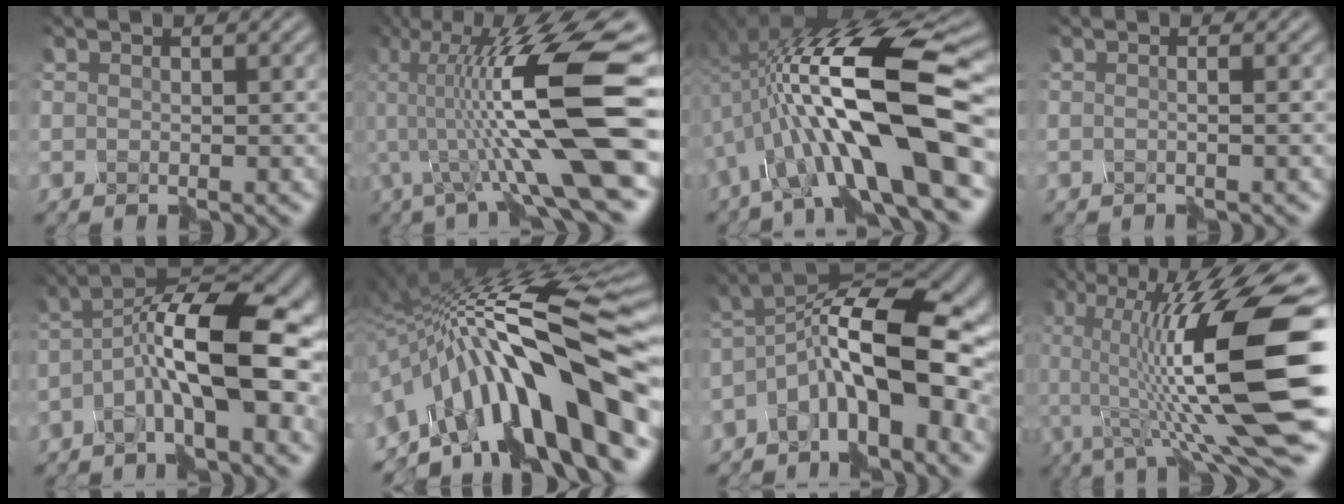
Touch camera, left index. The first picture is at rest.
{"total": 13.5, "force": [0.2, 2.2, 13.4], "torque": [-0.234, 0.032, 0.001]}
{"total": 13.7, "force": [-1.3, 3.7, 13.1], "torque": [-0.225, 0.034, -0.034]}
{"total": 0.8, "force": [0.1, 0.4, 0.7], "torque": [0.008, 0.008, -0.005]}
{"total": 9.0, "force": [-1.7, 2.6, 8.5], "torque": [-0.146, 0.030, -0.043]}
{"total": 14.5, "force": [-5.4, 4.1, 12.8], "torque": [-0.191, 0.049, -0.098]}
{"total": 8.6, "force": [-2.7, 3.0, 7.7], "torque": [-0.130, 0.030, -0.062]}
{"total": 13.2, "force": [0.0, 2.5, 13.0], "torque": [-0.215, 0.024, -0.003]}